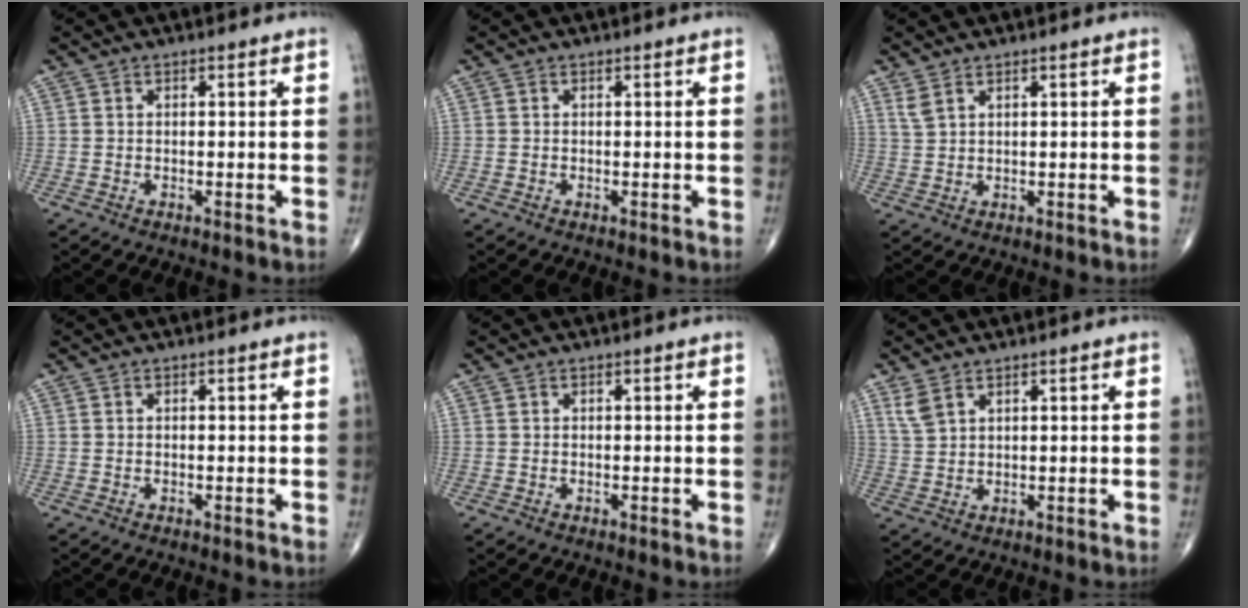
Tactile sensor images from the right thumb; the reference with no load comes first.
{"total": 0.0}
{"total": 2.2, "force": [1.6, 0.8, 1.3], "torque": [-0.031, 0.001, 0.041]}
{"total": 0.0}
{"total": 0.0}
{"total": 3.2, "force": [2.2, 1.5, 1.8], "torque": [-0.038, -0.004, 0.056]}